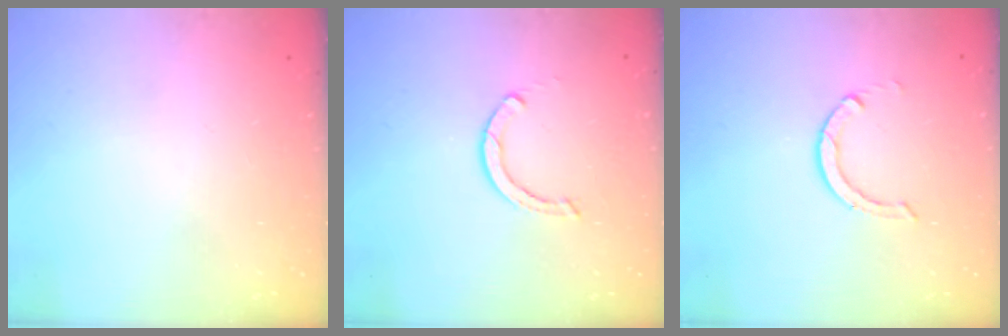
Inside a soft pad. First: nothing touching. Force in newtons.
{"total": 2.4, "press": 2.4, "slide": 0.0}
{"total": 2.9, "press": 2.9, "slide": 0.4}